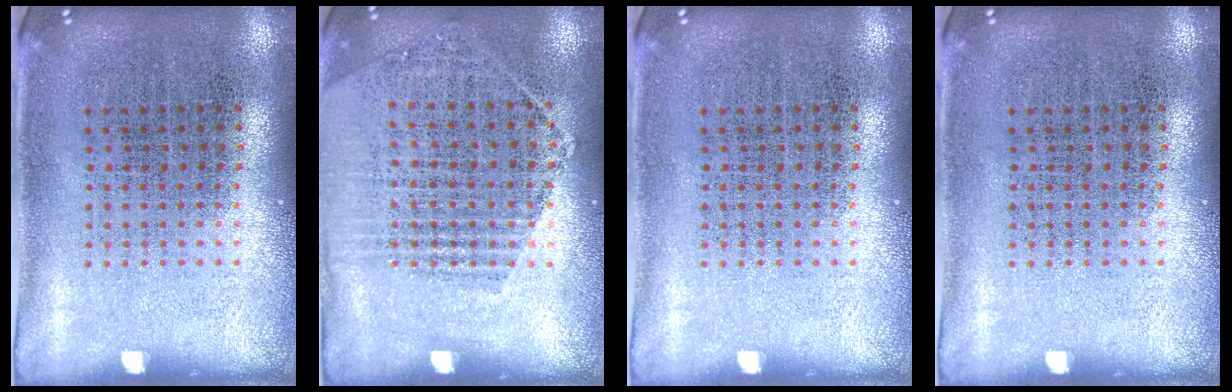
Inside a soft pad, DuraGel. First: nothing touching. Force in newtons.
{"total": 1.4, "press": 1.4, "slide": 0.4}
{"total": 0.0}
{"total": 0.0}